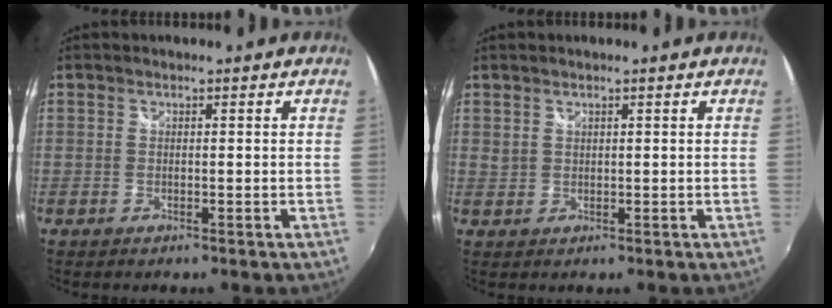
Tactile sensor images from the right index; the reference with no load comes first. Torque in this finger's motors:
{"motor_torque": [-0.16, 0.18, -0.07, 0.01]}